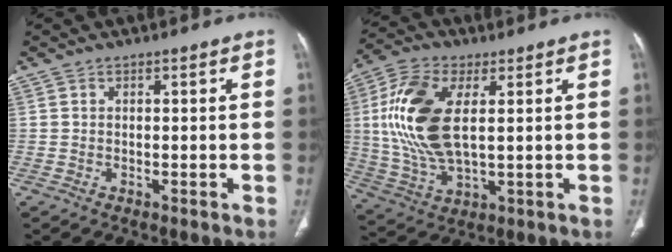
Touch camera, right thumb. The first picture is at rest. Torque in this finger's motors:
{"motor_torque": [-0.98, 2.40, 1.69, 0.49, 0.23]}